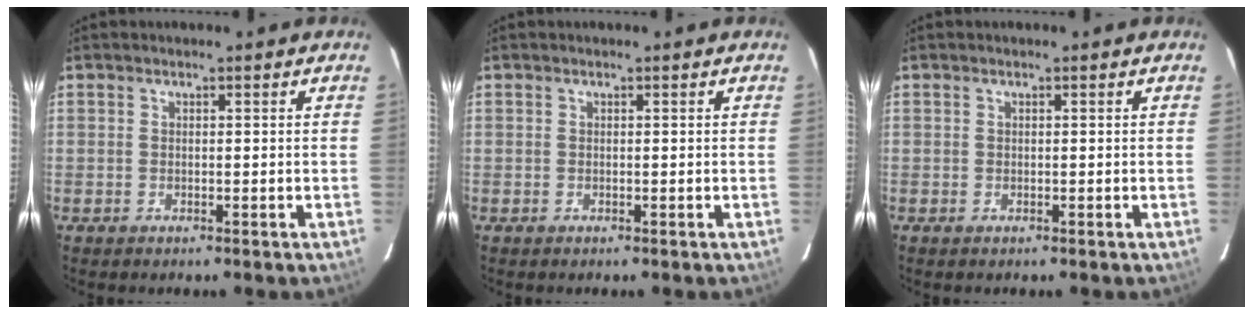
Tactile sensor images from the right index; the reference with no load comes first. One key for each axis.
{"total": 0.0}
{"total": 0.0}